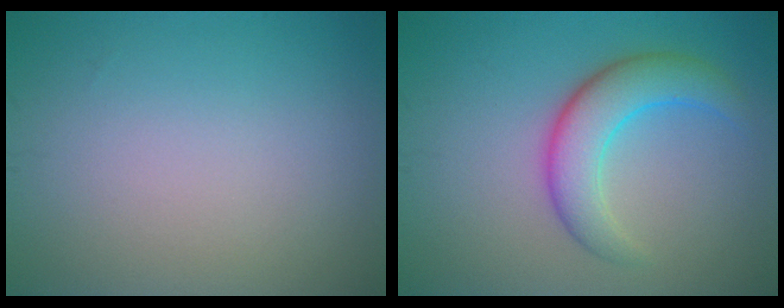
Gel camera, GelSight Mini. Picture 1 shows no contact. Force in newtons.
{"total": 5.0, "press": 5.0, "slide": 0.1}